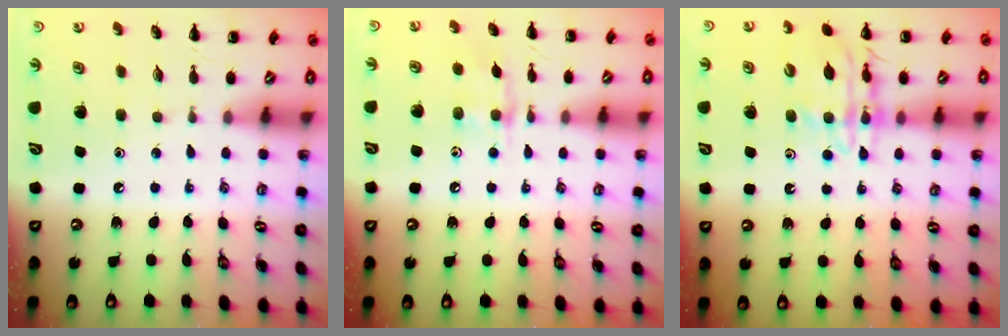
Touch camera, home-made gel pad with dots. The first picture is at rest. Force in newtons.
{"total": 7.7, "press": 7.7, "slide": 0.6}
{"total": 13.1, "press": 12.9, "slide": 2.7}